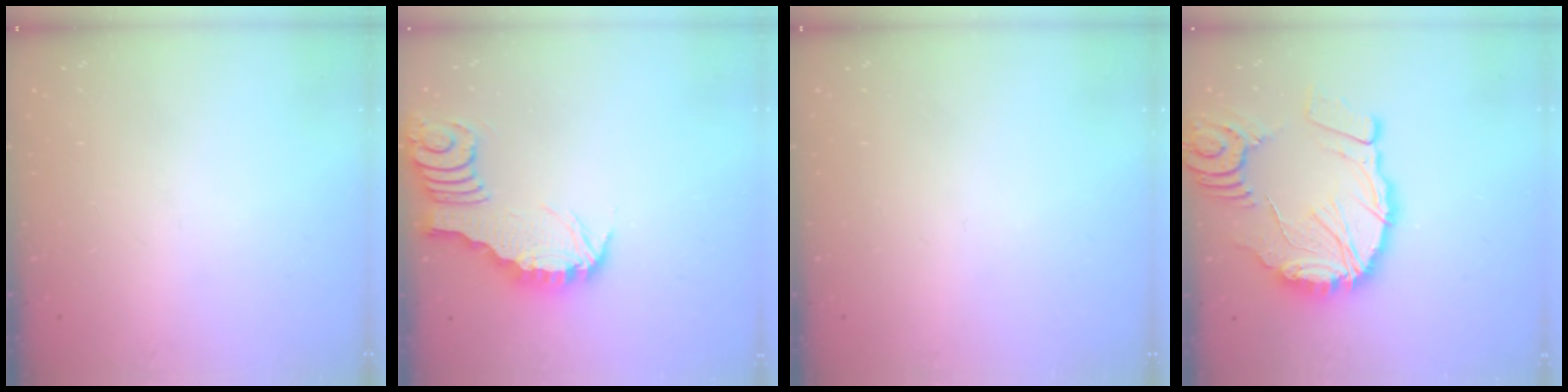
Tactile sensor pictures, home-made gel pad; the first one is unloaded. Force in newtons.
{"total": 3.3, "press": 3.2, "slide": 0.4}
{"total": 0.0}
{"total": 18.0, "press": 17.9, "slide": 2.3}